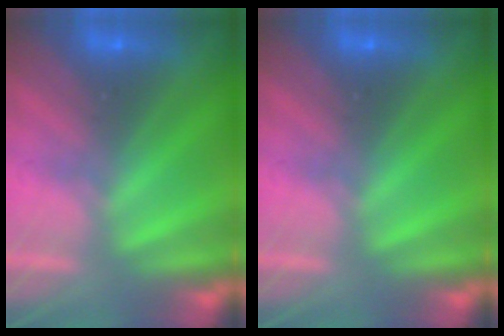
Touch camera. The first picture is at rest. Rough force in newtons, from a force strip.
{"total": 0.0}